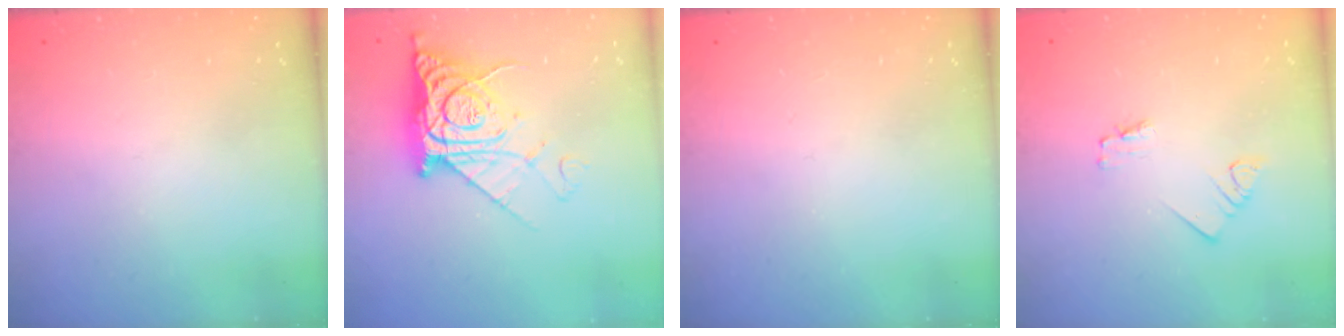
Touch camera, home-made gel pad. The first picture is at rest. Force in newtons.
{"total": 11.9, "press": 11.9, "slide": 1.4}
{"total": 0.0}
{"total": 1.6, "press": 1.6, "slide": 0.1}